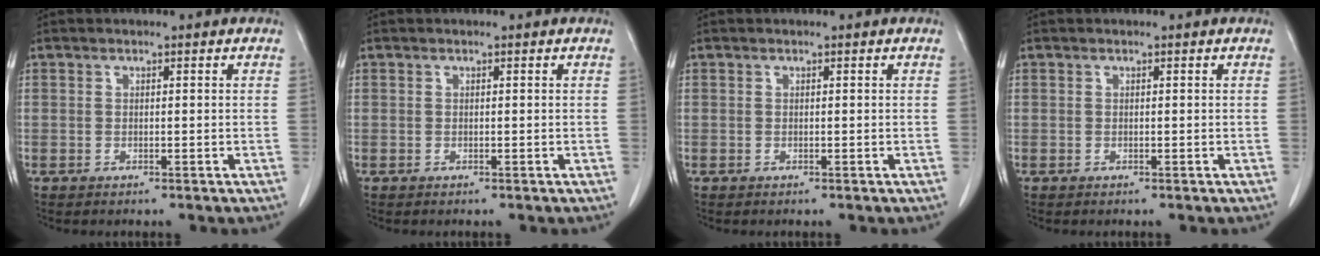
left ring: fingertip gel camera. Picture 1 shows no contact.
{"total": 0.0}
{"total": 0.0}
{"total": 0.0}